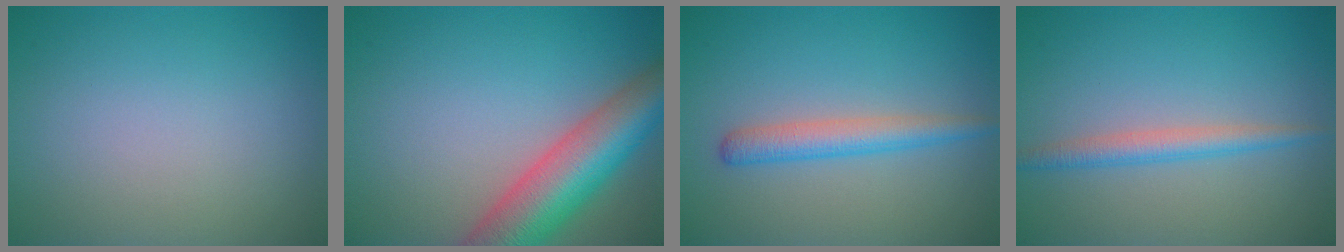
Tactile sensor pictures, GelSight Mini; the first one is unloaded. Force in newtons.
{"total": 9.1, "press": 9.1, "slide": 0.5}
{"total": 2.9, "press": 2.9, "slide": 0.1}
{"total": 2.3, "press": 2.3, "slide": 0.1}